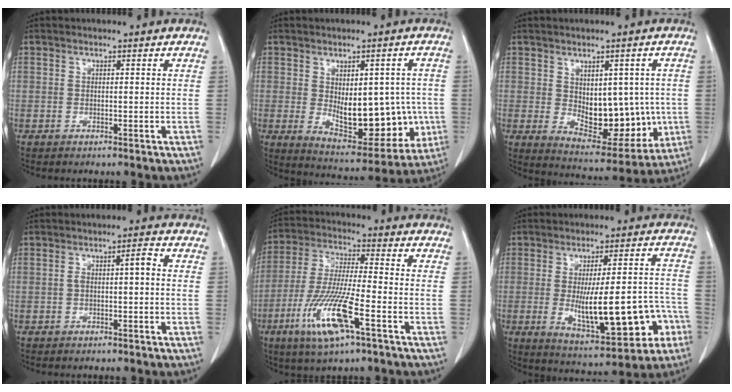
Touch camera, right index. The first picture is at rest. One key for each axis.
{"total": 14.7, "fx": -1.2, "fy": 7.4, "fz": 12.6, "tx": -0.174, "ty": 0.000, "tz": 0.010}
{"total": 12.1, "fx": -0.3, "fy": 6.6, "fz": 10.2, "tx": -0.131, "ty": -0.002, "tz": 0.022}
{"total": 2.7, "fx": -0.1, "fy": 0.6, "fz": 2.7, "tx": -0.049, "ty": 0.014, "tz": 0.000}
{"total": 13.5, "fx": -6.0, "fy": 1.3, "fz": 12.0, "tx": -0.249, "ty": -0.023, "tz": -0.114}
{"total": 16.7, "fx": -4.3, "fy": 4.3, "fz": 15.5, "tx": -0.230, "ty": 0.011, "tz": -0.046}